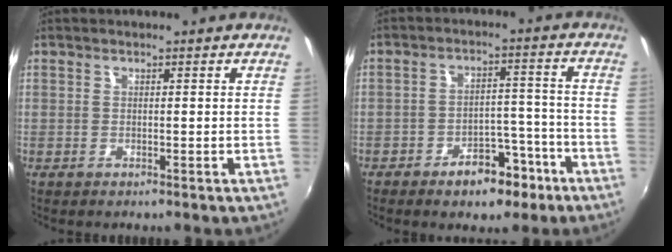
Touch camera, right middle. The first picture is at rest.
{"total": 8.6, "force": [-5.7, 4.6, 4.5], "torque": [-0.074, 0.022, -0.070]}